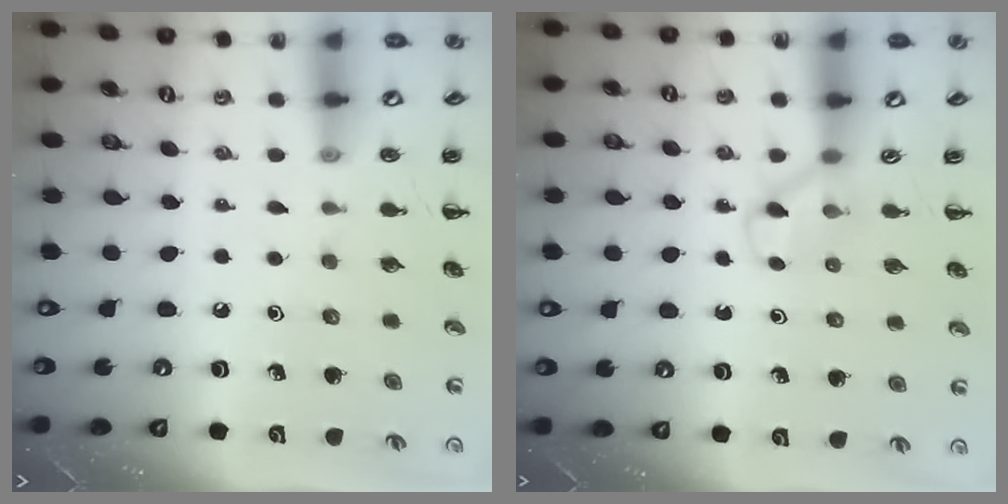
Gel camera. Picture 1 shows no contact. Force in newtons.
{"total": 3.0, "press": 2.8, "slide": 0.9}